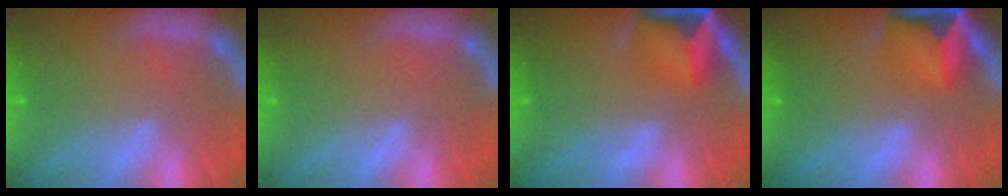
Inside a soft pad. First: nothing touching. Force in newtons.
{"total": 0.0}
{"total": 6.4}
{"total": 6.9}